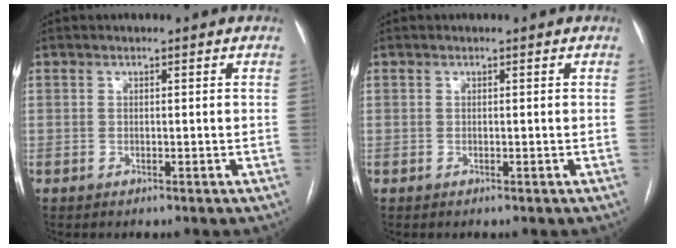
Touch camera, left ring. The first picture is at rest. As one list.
[{"total": 0.0}]